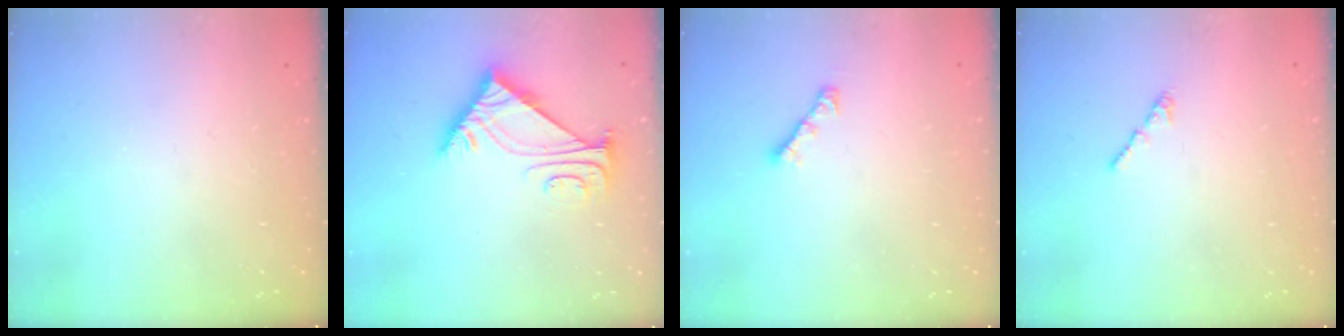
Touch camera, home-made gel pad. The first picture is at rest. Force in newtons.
{"total": 7.6, "press": 7.6, "slide": 0.7}
{"total": 4.1, "press": 4.0, "slide": 0.7}
{"total": 0.7, "press": 0.6, "slide": 0.4}